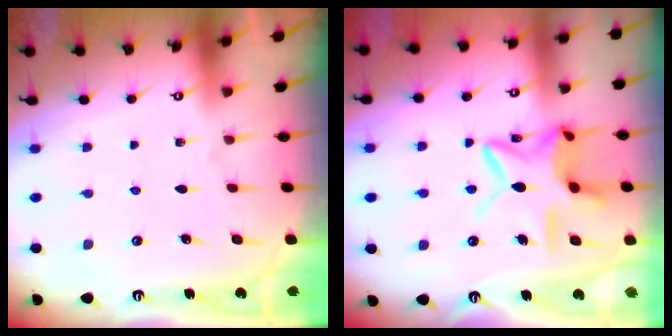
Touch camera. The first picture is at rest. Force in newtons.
{"total": 14.5, "press": 14.5, "slide": 1.2}